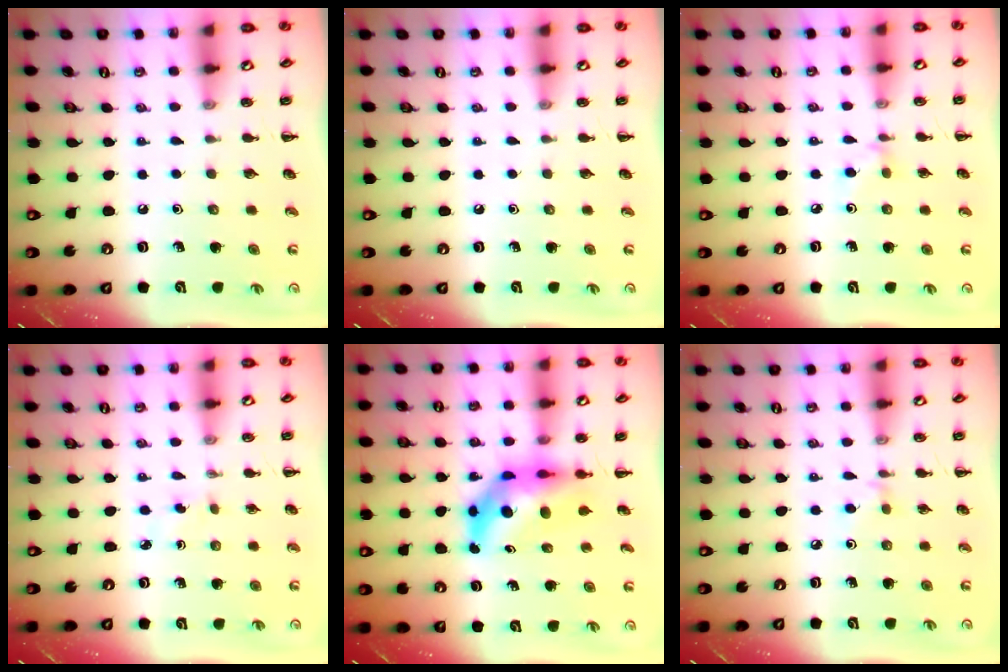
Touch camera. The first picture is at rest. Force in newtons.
{"total": 0.0}
{"total": 3.4, "press": 3.2, "slide": 1.2}
{"total": 2.3, "press": 2.1, "slide": 0.9}
{"total": 7.6, "press": 7.2, "slide": 2.4}
{"total": 2.9, "press": 2.8, "slide": 0.9}